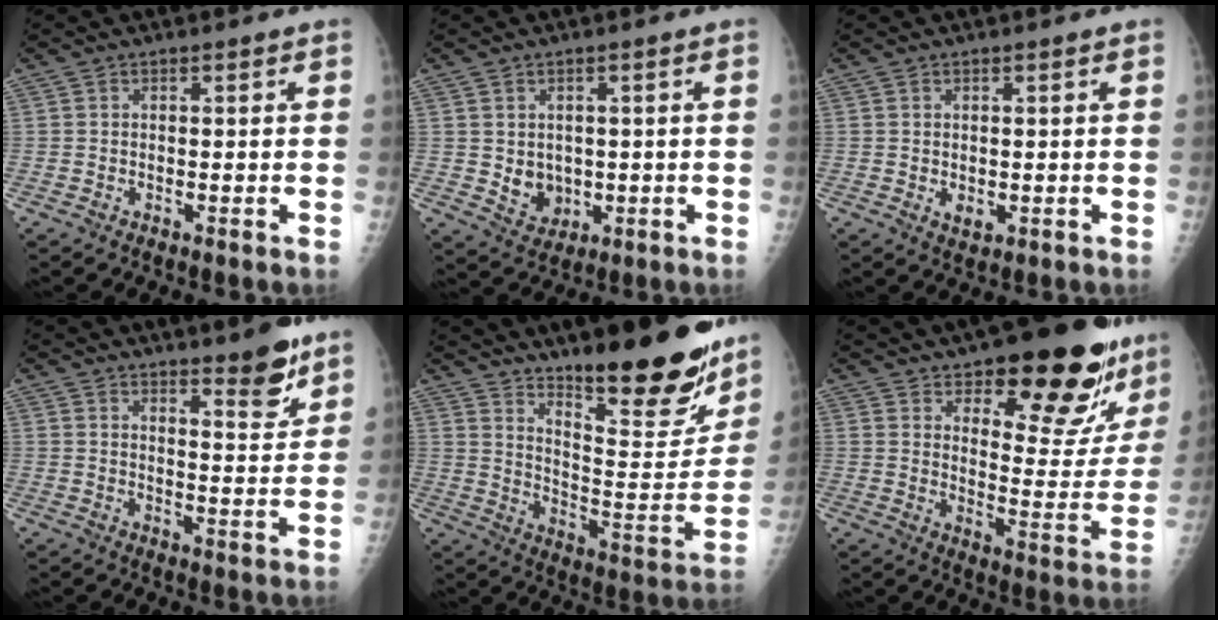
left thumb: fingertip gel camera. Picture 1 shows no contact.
{"total": 5.1, "force": [0.0, 4.3, 2.8], "torque": [-0.023, -0.007, 0.016]}
{"total": 2.0, "force": [-0.1, 1.5, 1.4], "torque": [-0.018, -0.004, 0.005]}
{"total": 7.2, "force": [5.4, 1.7, 4.4], "torque": [-0.045, -0.044, 0.078]}
{"total": 26.3, "force": [18.5, 6.8, 17.4], "torque": [-0.217, -0.111, 0.273]}
{"total": 22.9, "force": [15.4, 8.2, 14.8], "torque": [-0.148, -0.094, 0.209]}